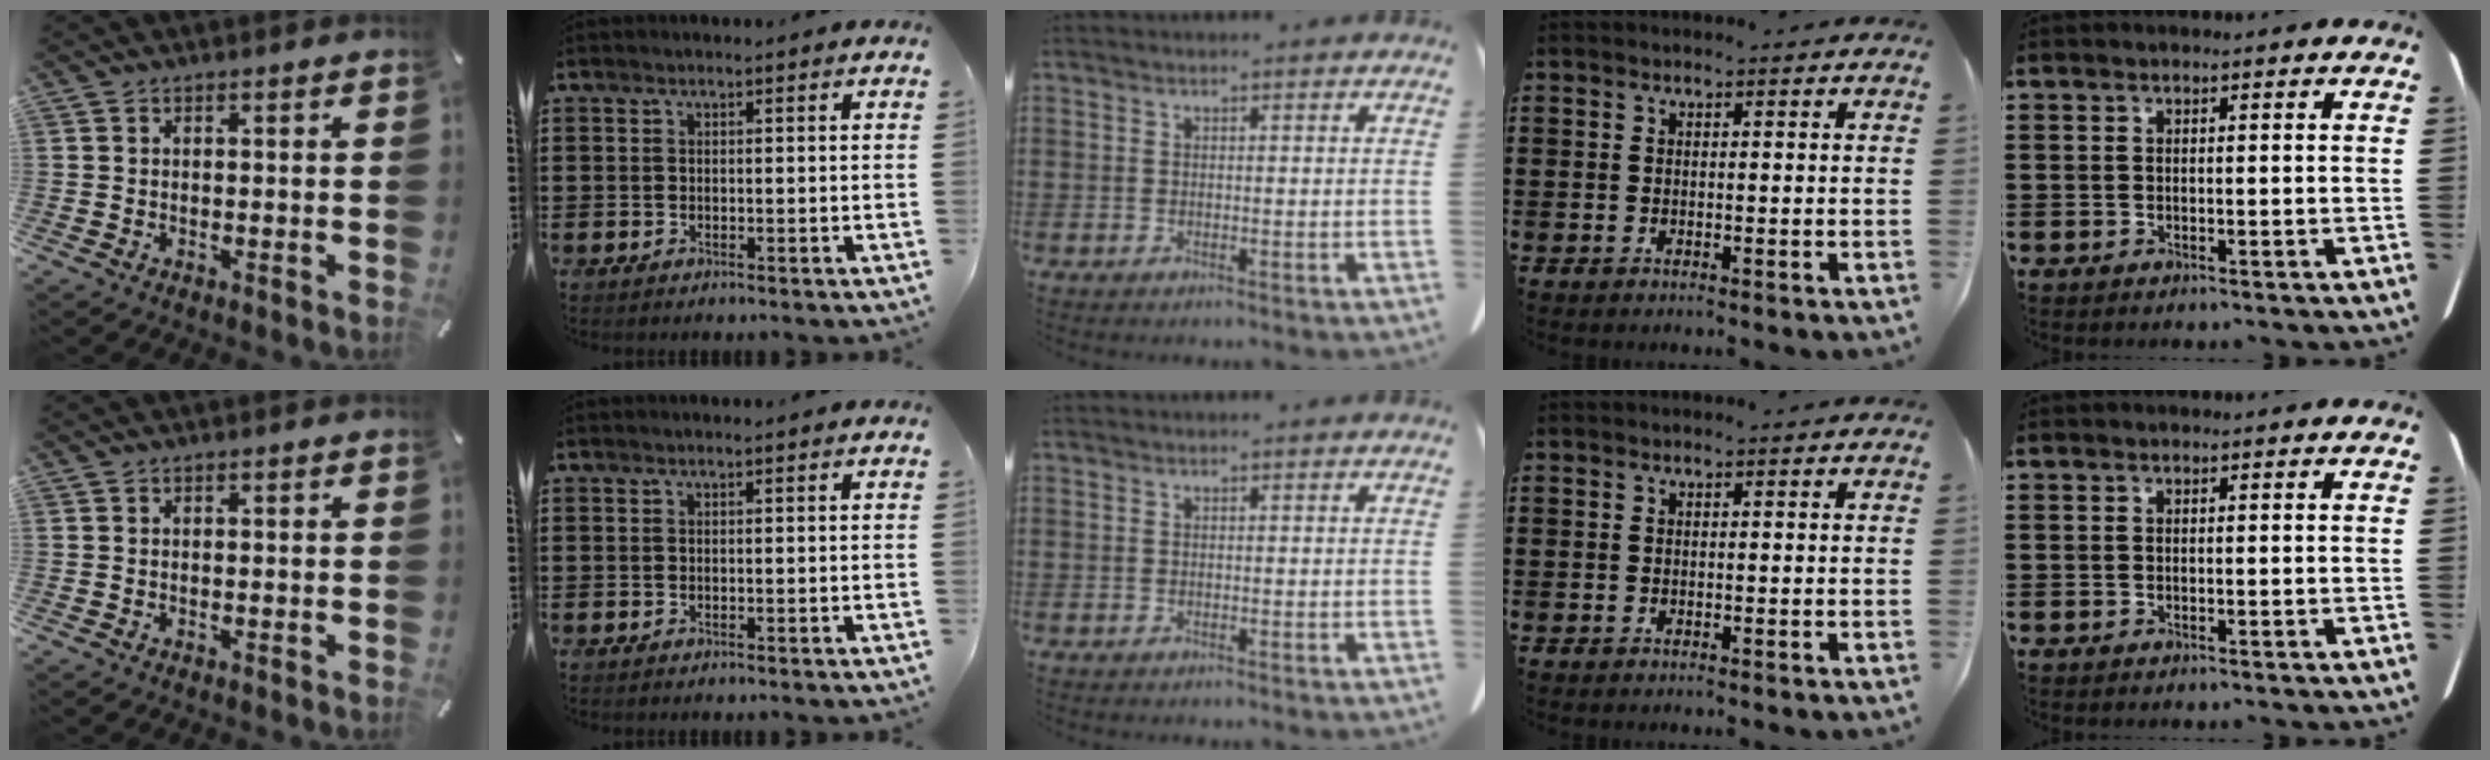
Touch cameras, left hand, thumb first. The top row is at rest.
{}